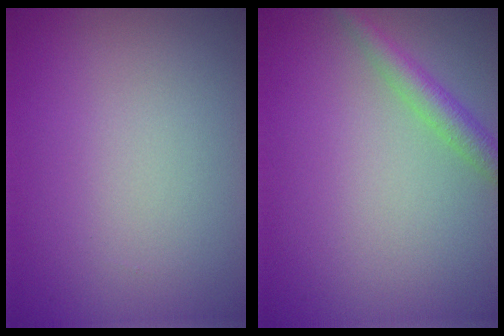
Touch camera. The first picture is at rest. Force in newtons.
{"total": 2.3, "press": 2.3, "slide": 0.1}